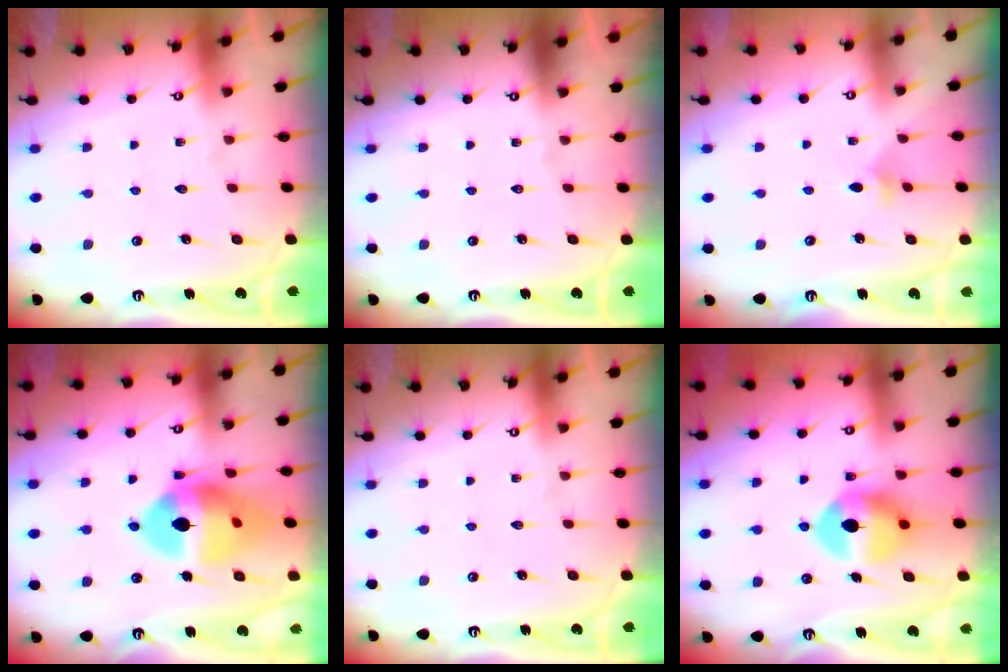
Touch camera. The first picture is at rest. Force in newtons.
{"total": 0.0}
{"total": 4.0, "press": 3.9, "slide": 0.8}
{"total": 16.0, "press": 14.8, "slide": 6.1}
{"total": 0.0}
{"total": 10.0, "press": 9.9, "slide": 1.7}